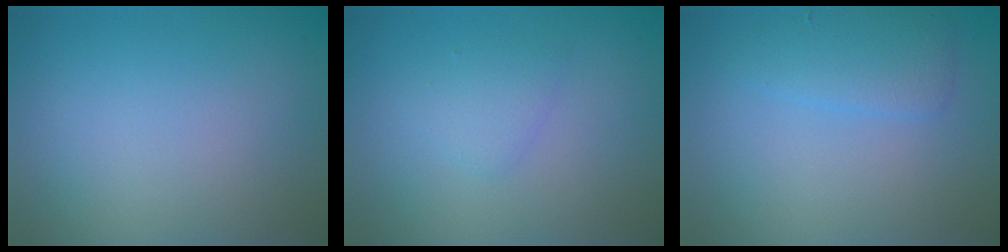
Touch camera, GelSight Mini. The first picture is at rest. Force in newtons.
{"total": 1.4, "press": 1.4, "slide": 0.0}
{"total": 2.6, "press": 2.6, "slide": 0.1}